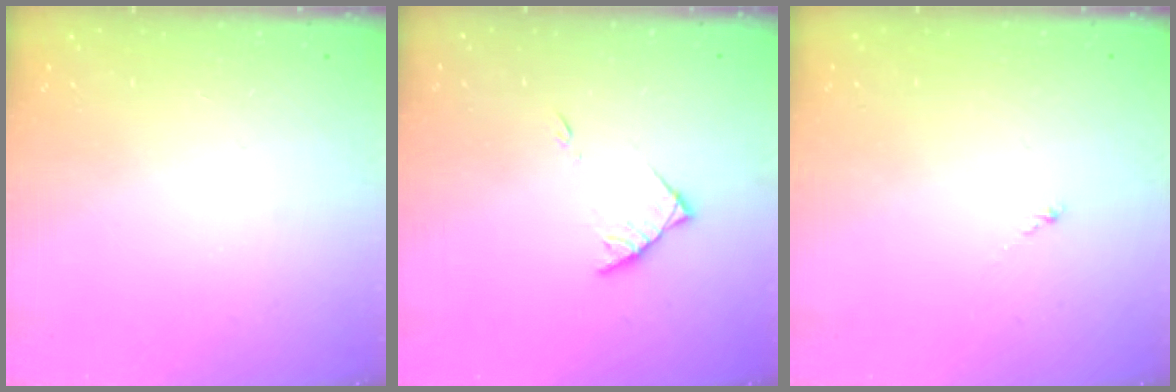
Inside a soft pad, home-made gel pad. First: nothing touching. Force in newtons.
{"total": 4.2, "press": 4.1, "slide": 0.6}
{"total": 0.0}